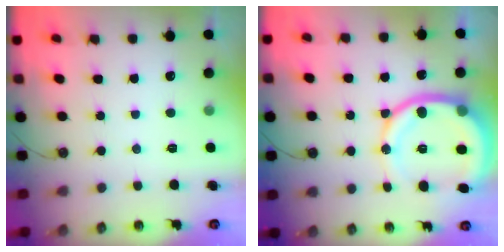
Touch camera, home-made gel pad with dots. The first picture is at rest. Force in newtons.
{"total": 16.2, "press": 16.1, "slide": 2.0}